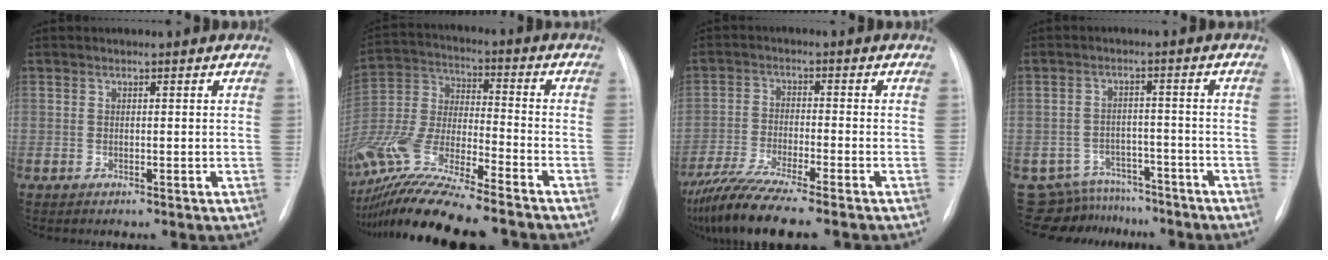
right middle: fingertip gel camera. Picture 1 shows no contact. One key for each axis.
{"total": 19.5, "fx": -16.1, "fy": 1.6, "fz": 11.0, "tx": -0.266, "ty": -0.040, "tz": -0.300}
{"total": 11.9, "fx": -9.7, "fy": 0.3, "fz": 6.9, "tx": -0.125, "ty": -0.031, "tz": -0.164}
{"total": 11.3, "fx": -10.3, "fy": 4.6, "fz": 0.7, "tx": -0.015, "ty": 0.018, "tz": -0.142}